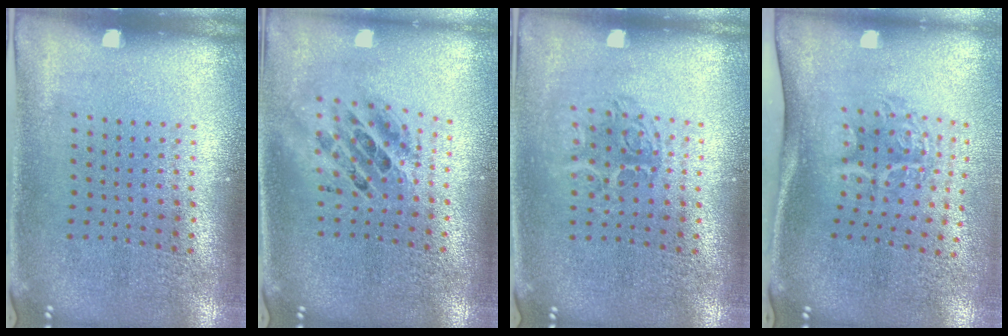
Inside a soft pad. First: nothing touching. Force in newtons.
{"total": 1.8, "press": 1.4, "slide": 1.1}
{"total": 1.3, "press": 1.0, "slide": 0.7}
{"total": 1.9, "press": 1.3, "slide": 1.4}